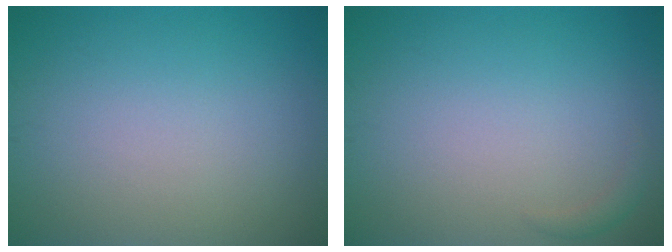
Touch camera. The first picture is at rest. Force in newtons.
{"total": 0.9, "press": 0.9, "slide": 0.1}